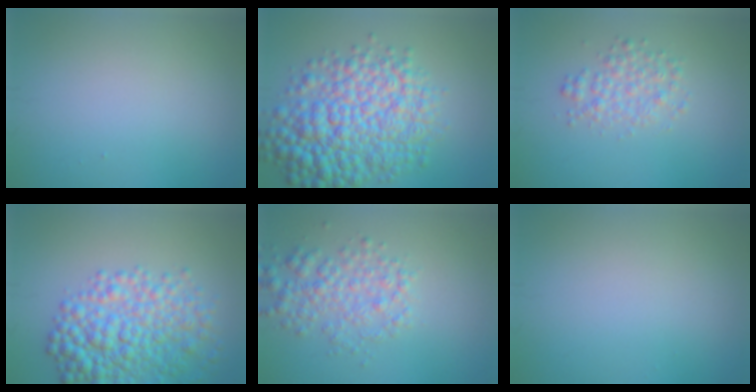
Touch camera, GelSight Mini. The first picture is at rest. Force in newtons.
{"total": 9.8, "press": 9.8, "slide": 0.2}
{"total": 2.5, "press": 2.5, "slide": 0.1}
{"total": 7.1, "press": 7.1, "slide": 0.3}
{"total": 3.6, "press": 3.6, "slide": 0.1}
{"total": 0.0}